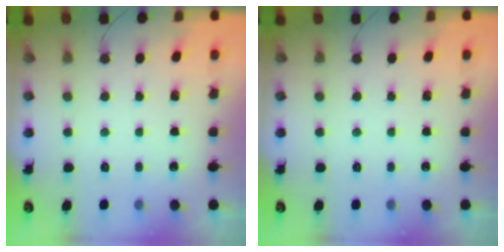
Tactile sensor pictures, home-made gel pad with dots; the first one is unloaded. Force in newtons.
{"total": 0.0}